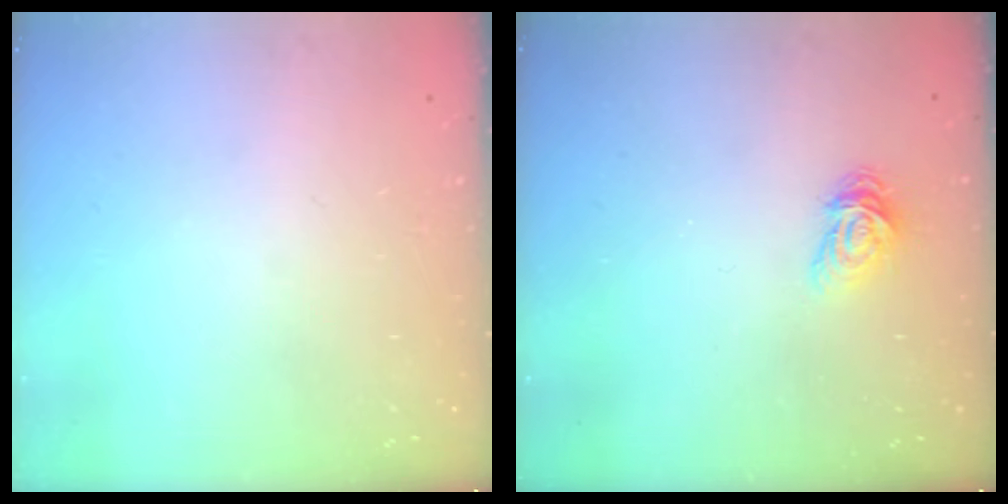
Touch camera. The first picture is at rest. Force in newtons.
{"total": 4.6, "press": 4.6, "slide": 0.3}